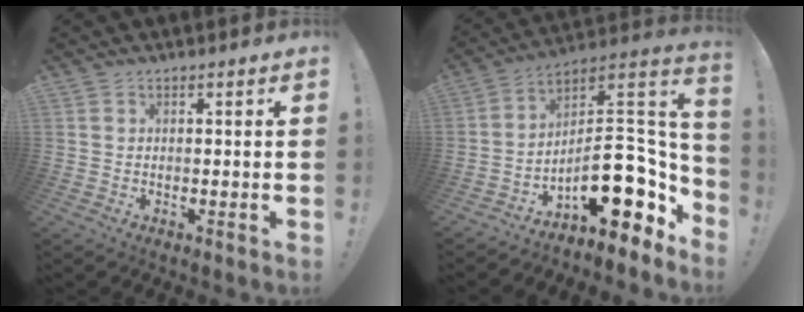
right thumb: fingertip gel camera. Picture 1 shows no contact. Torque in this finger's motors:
{"motor_torque": [2.62, 1.36, 1.13, -1.64, 0.24]}